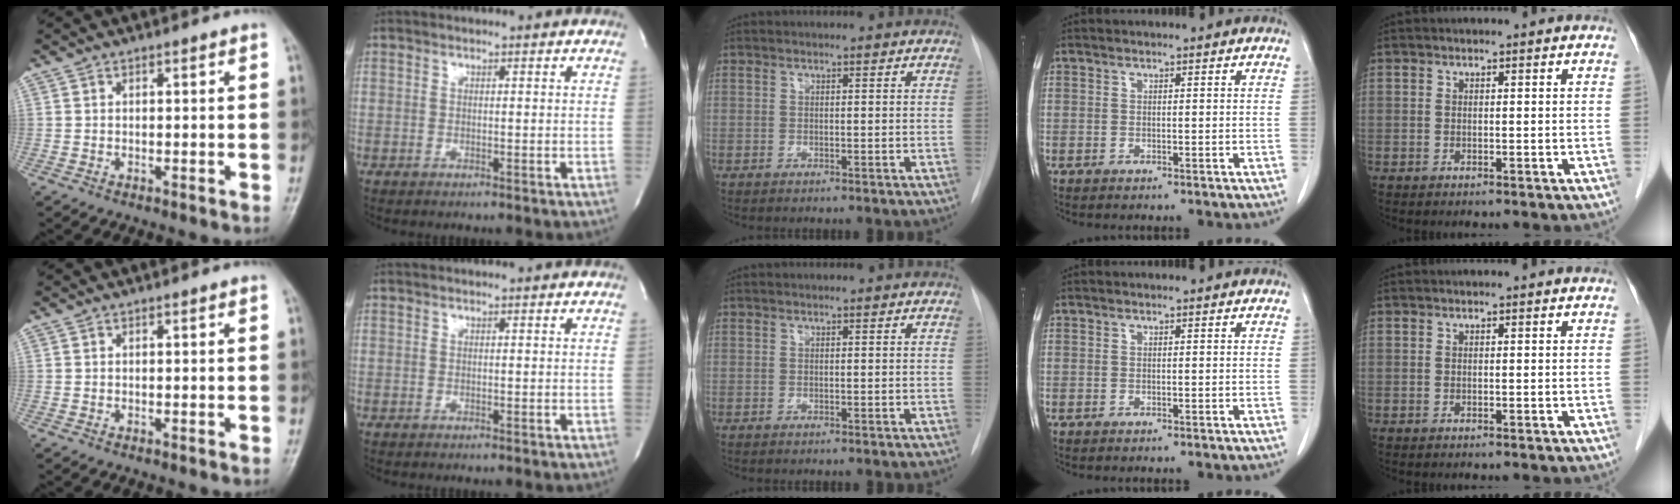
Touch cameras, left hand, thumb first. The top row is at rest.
{}